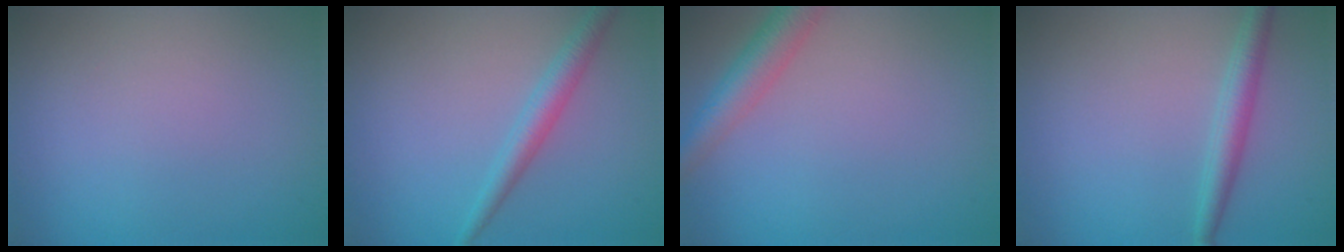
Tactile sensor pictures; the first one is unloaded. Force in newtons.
{"total": 2.5, "press": 2.5, "slide": 0.1}
{"total": 3.5, "press": 3.5, "slide": 0.2}
{"total": 2.5, "press": 2.5, "slide": 0.1}